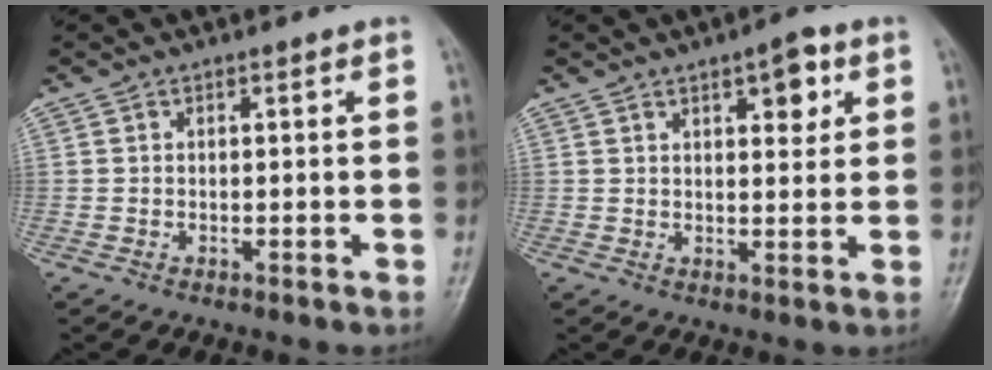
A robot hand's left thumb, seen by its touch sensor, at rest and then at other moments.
{"total": 5.7, "force": [2.7, 2.3, 4.4], "torque": [-0.043, -0.011, 0.037]}